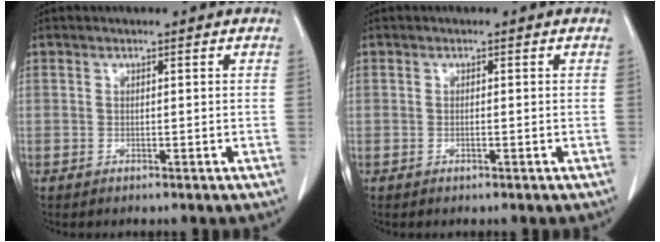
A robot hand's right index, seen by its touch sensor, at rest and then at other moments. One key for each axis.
{"total": 0.8, "fx": -0.3, "fy": 0.3, "fz": 0.7, "tx": -0.018, "ty": -0.001, "tz": -0.003}